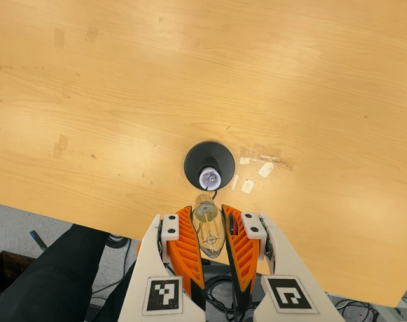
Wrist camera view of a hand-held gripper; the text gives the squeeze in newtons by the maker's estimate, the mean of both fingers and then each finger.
{"total": 22.9, "left": 26.7, "right": 19.0}